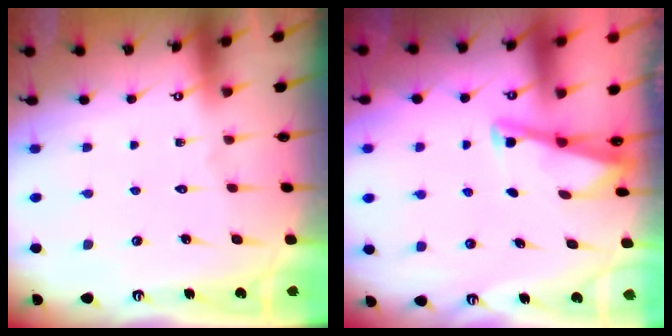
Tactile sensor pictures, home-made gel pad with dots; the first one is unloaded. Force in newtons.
{"total": 3.0, "press": 3.0, "slide": 0.3}